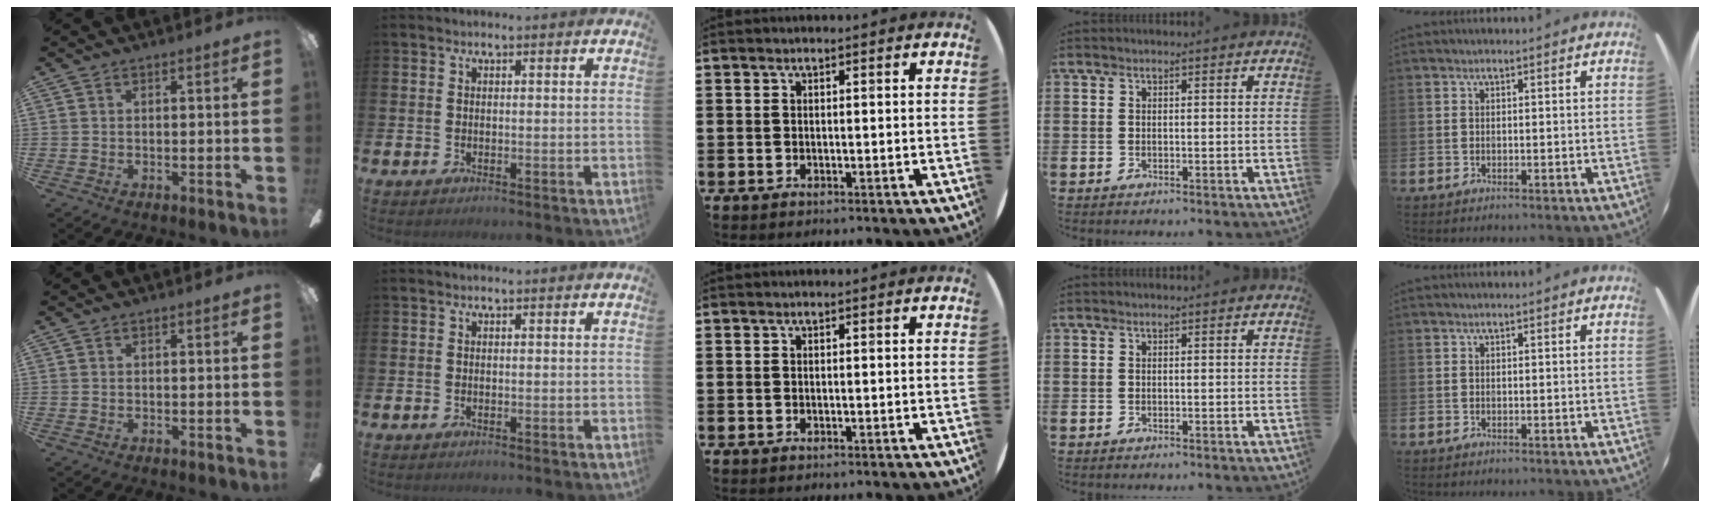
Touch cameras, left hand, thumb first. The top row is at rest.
{"thumb": {"total": 0.6, "force": [-0.1, 0.3, 0.5], "torque": [-0.008, 0.002, -0.002]}}